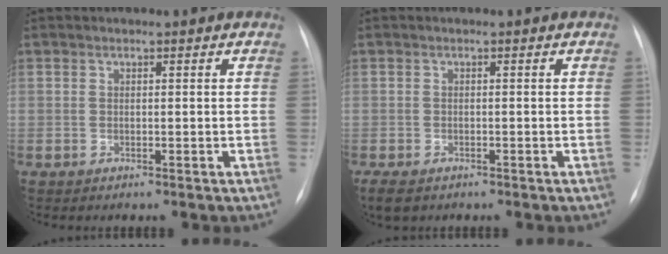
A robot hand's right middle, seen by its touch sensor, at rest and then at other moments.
{"total": 5.0, "force": [-3.5, 2.7, 2.5], "torque": [-0.045, -0.010, -0.052]}